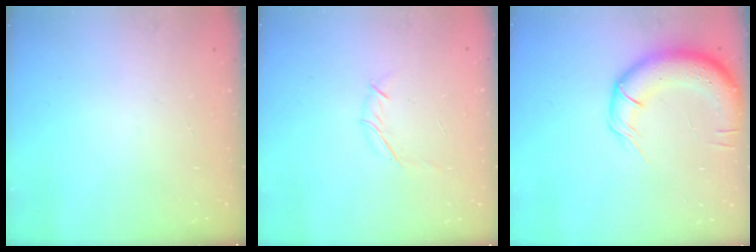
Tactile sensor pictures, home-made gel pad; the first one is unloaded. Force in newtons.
{"total": 3.8, "press": 3.7, "slide": 0.8}
{"total": 14.6, "press": 14.1, "slide": 3.5}